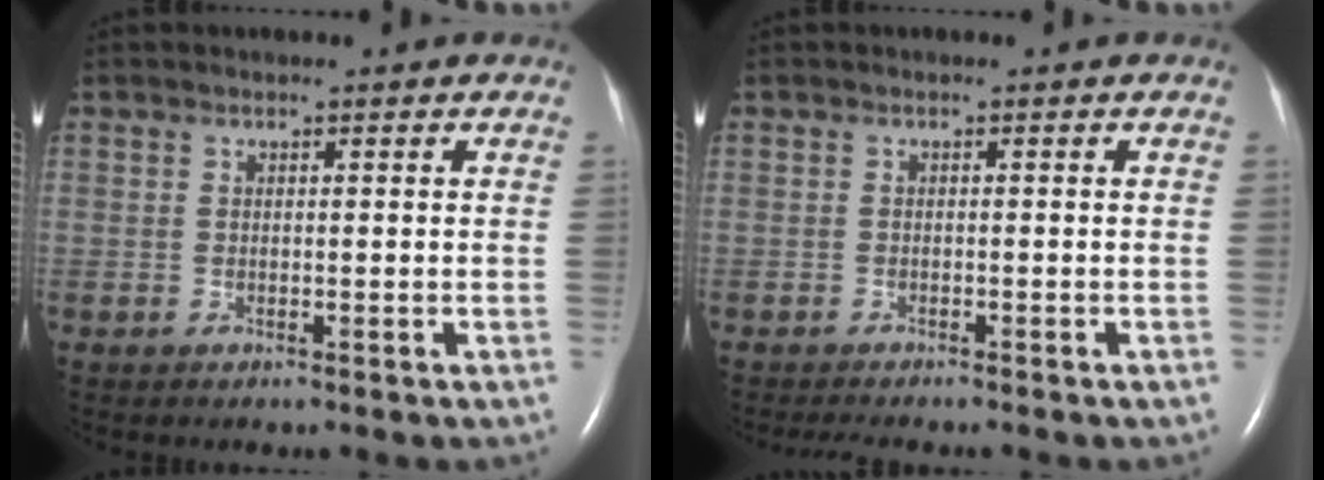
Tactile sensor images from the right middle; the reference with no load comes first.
{"total": 3.1, "force": [-2.8, 0.3, 1.4], "torque": [-0.022, -0.007, -0.038]}